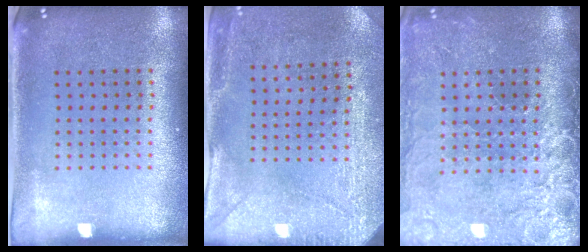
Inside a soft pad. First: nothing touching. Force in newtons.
{"total": 2.9, "press": 2.6, "slide": 1.3}
{"total": 3.9, "press": 3.4, "slide": 1.9}